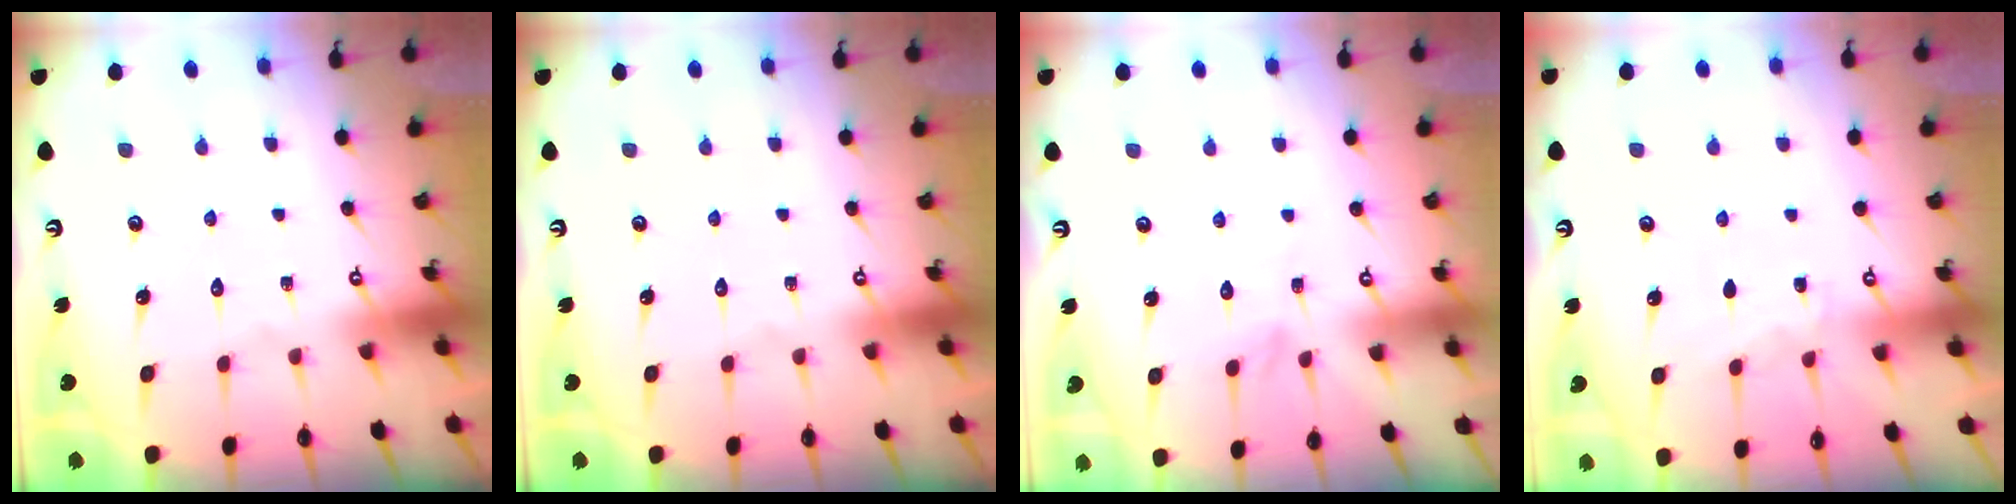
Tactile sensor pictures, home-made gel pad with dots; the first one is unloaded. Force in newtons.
{"total": 0.0}
{"total": 2.9, "press": 2.9, "slide": 0.3}
{"total": 3.7, "press": 3.7, "slide": 0.4}